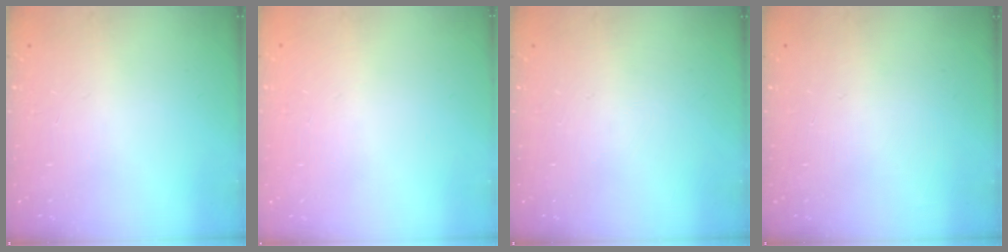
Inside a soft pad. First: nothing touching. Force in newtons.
{"total": 0.0}
{"total": 0.0}
{"total": 0.0}